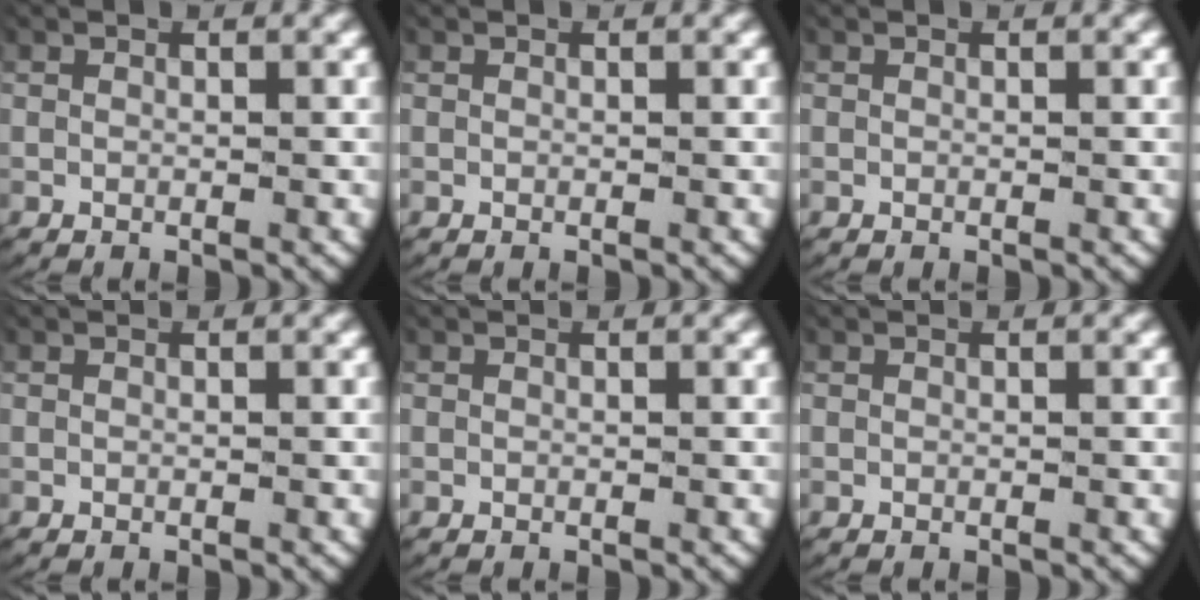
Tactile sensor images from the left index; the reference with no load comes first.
{"total": 0.0}
{"total": 0.0}
{"total": 0.0}
{"total": 0.0}
{"total": 0.0}